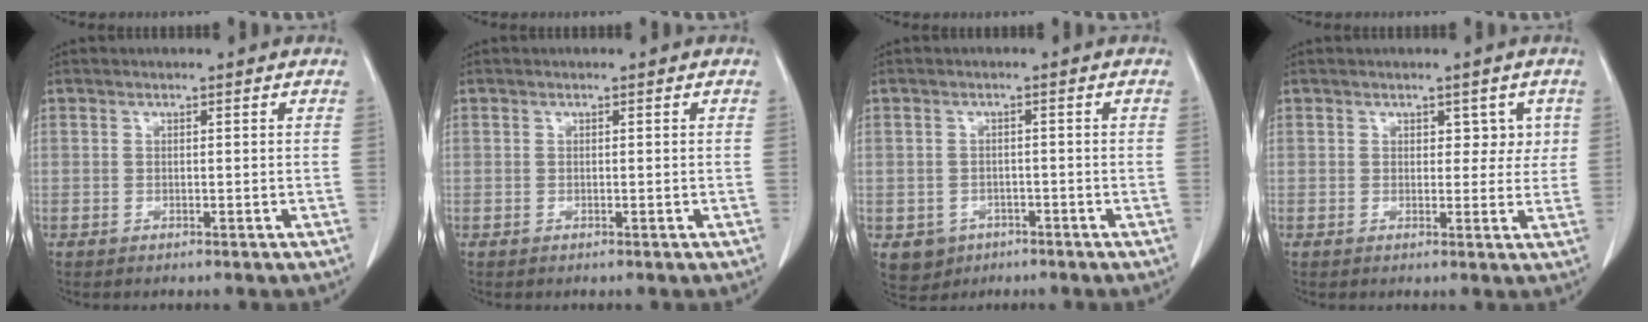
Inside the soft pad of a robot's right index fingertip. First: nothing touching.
{"total": 0.0}
{"total": 3.9, "force": [-1.9, 3.4, 0.7], "torque": [-0.005, 0.007, -0.024]}
{"total": 3.2, "force": [1.2, 2.1, 2.0], "torque": [-0.009, 0.003, 0.014]}